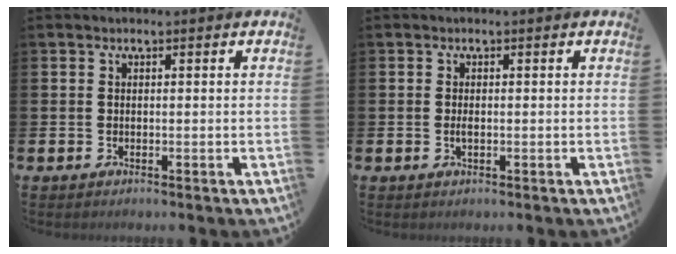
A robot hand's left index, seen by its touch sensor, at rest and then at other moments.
{"total": 0.9, "force": [-0.1, 0.3, 0.9], "torque": [-0.011, -0.003, -0.004]}